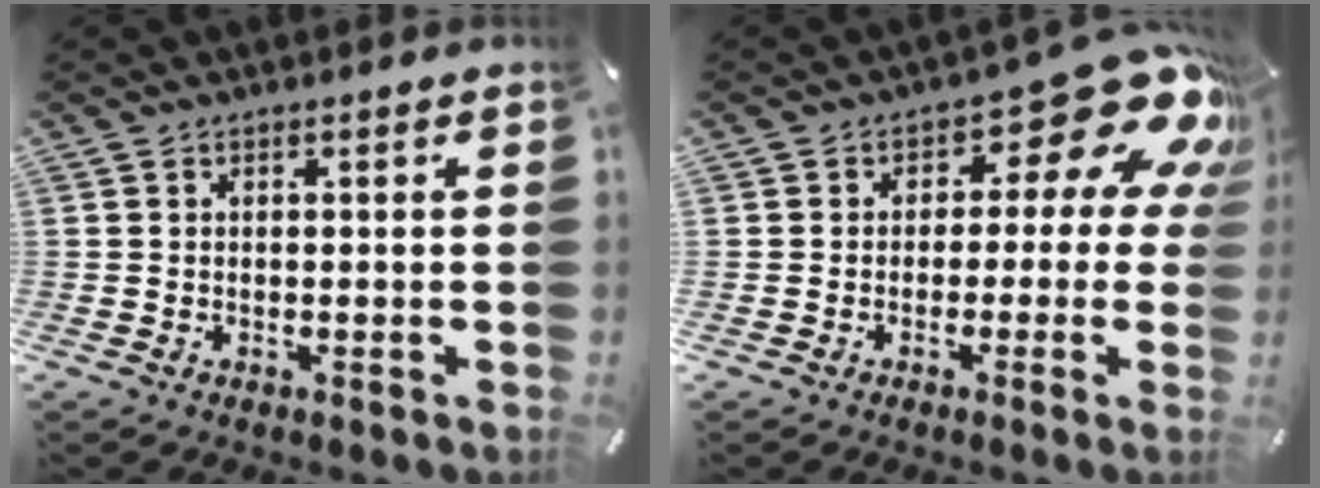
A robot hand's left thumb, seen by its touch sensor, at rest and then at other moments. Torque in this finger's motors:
{"motor_torque": [0.35, 0.32, 0.45, 0.18, -0.12]}